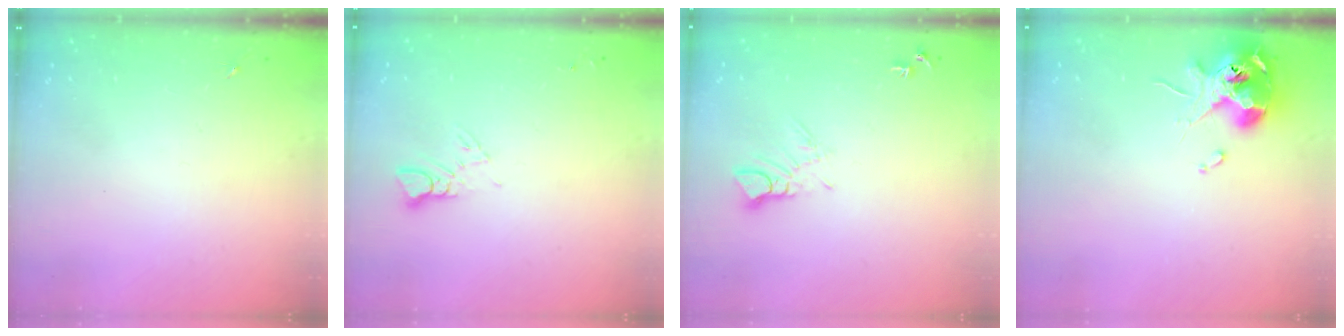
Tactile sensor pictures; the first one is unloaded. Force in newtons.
{"total": 2.9, "press": 2.9, "slide": 0.2}
{"total": 7.2, "press": 7.2, "slide": 0.8}
{"total": 11.1, "press": 11.0, "slide": 1.6}